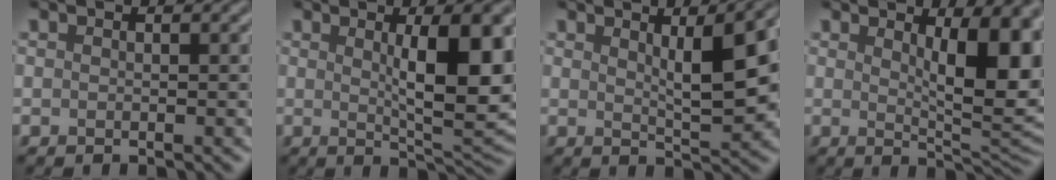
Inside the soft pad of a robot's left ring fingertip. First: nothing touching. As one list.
[{"total": 9.0, "force": [1.6, 2.4, 8.5], "torque": [-0.116, -0.006, 0.031]}, {"total": 6.9, "force": [2.0, 1.9, 6.3], "torque": [-0.082, 0.005, 0.035]}, {"total": 8.9, "force": [2.3, 2.9, 8.1], "torque": [-0.105, -0.008, 0.041]}]